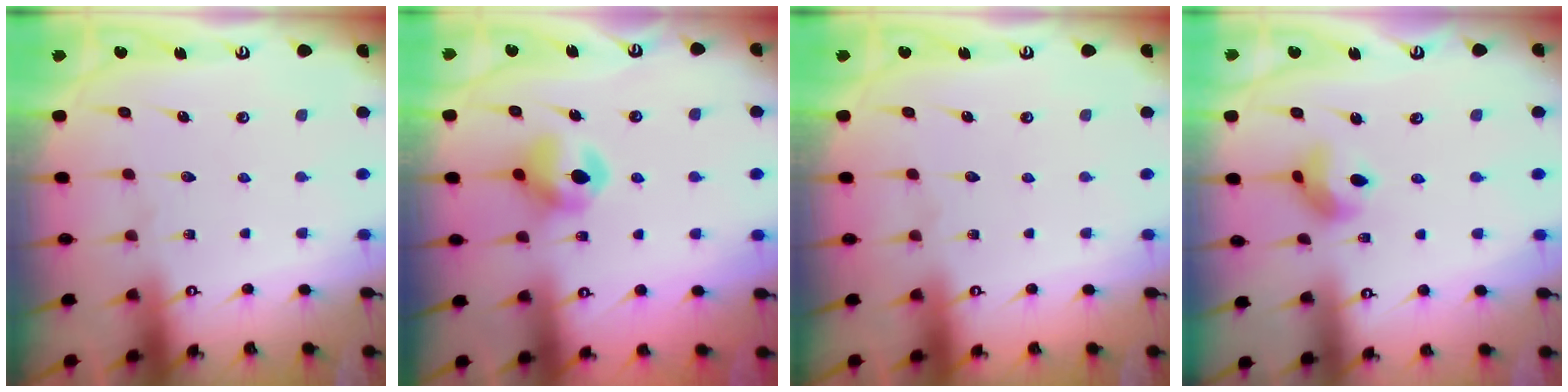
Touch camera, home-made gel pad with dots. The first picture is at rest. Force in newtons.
{"total": 7.9, "press": 7.8, "slide": 0.6}
{"total": 0.0}
{"total": 6.7, "press": 6.7, "slide": 0.3}